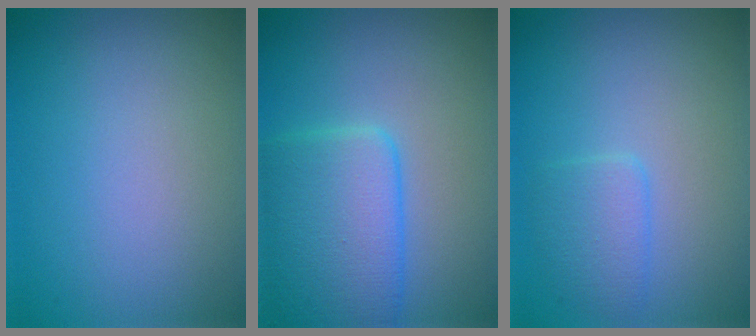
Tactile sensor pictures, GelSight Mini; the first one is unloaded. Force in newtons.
{"total": 6.2, "press": 6.2, "slide": 0.2}
{"total": 2.0, "press": 2.0, "slide": 0.1}